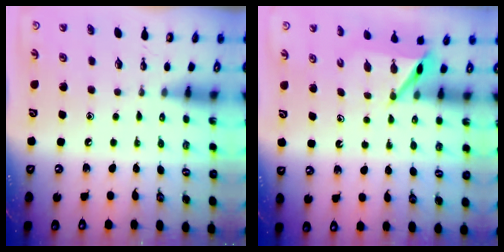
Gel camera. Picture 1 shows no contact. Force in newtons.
{"total": 6.0, "press": 5.9, "slide": 0.7}